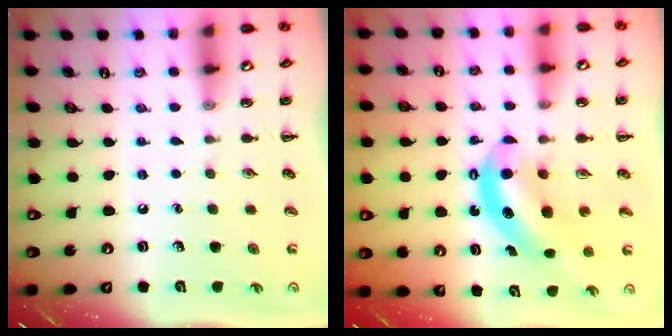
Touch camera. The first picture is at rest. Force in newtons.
{"total": 8.5, "press": 8.4, "slide": 1.5}